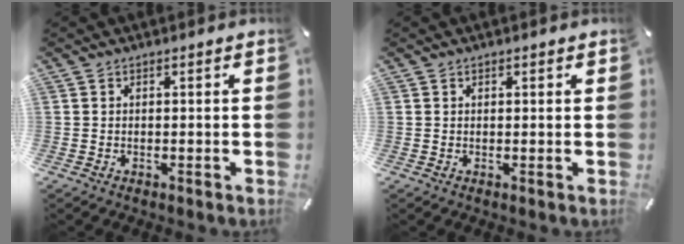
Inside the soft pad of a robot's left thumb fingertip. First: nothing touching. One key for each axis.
{"total": 0.5, "fx": 0.3, "fy": 0.4, "fz": 0.3, "tx": -0.005, "ty": 0.001, "tz": 0.005}